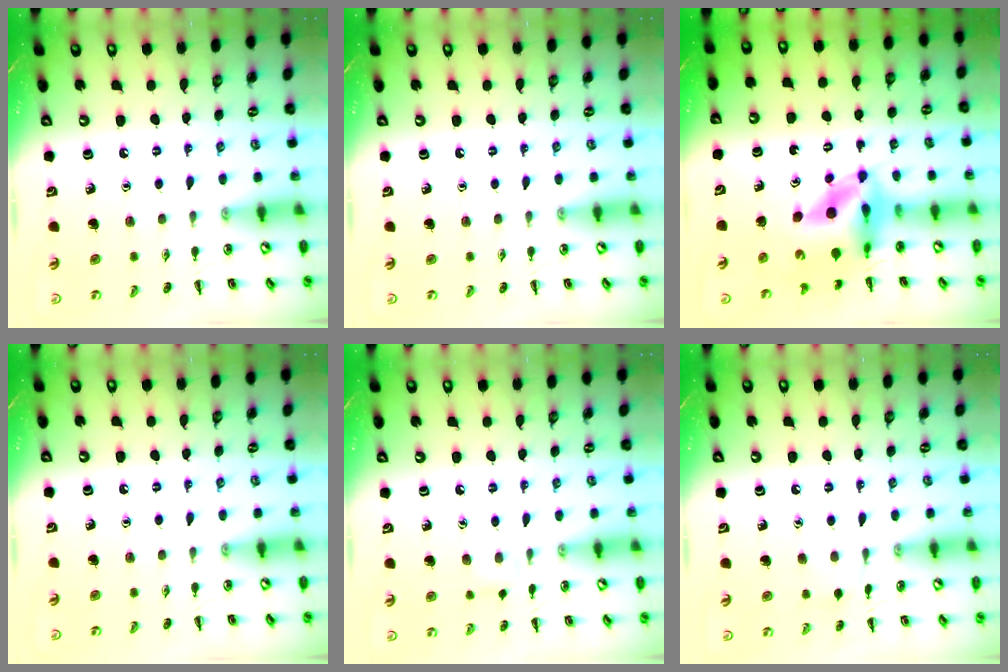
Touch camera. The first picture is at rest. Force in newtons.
{"total": 0.0}
{"total": 9.5, "press": 9.0, "slide": 3.2}
{"total": 0.0}
{"total": 4.3, "press": 4.0, "slide": 1.7}
{"total": 4.7, "press": 4.3, "slide": 1.8}